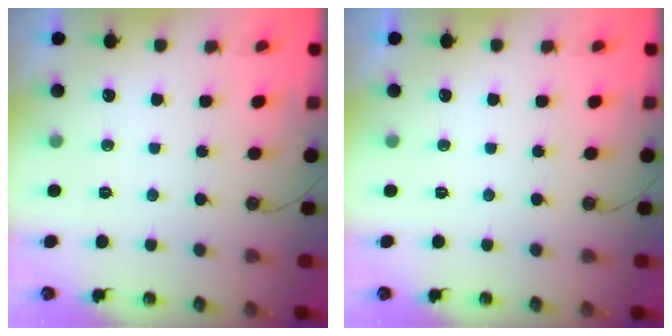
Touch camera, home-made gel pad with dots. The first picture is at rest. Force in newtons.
{"total": 0.0}